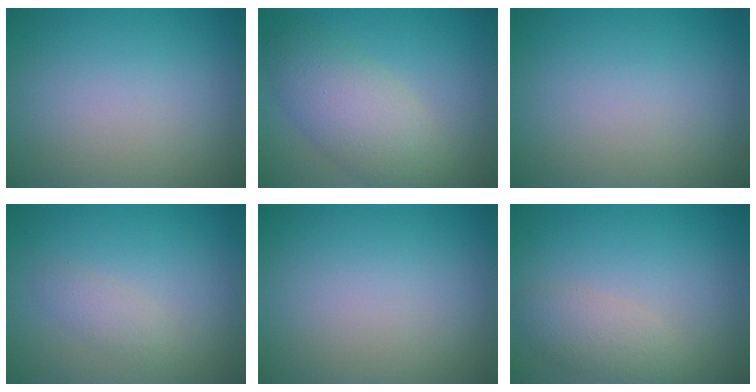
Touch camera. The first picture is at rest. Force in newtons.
{"total": 5.6, "press": 5.6, "slide": 0.1}
{"total": 0.0}
{"total": 1.4, "press": 1.4, "slide": 0.1}
{"total": 0.0}
{"total": 2.7, "press": 2.7, "slide": 0.2}